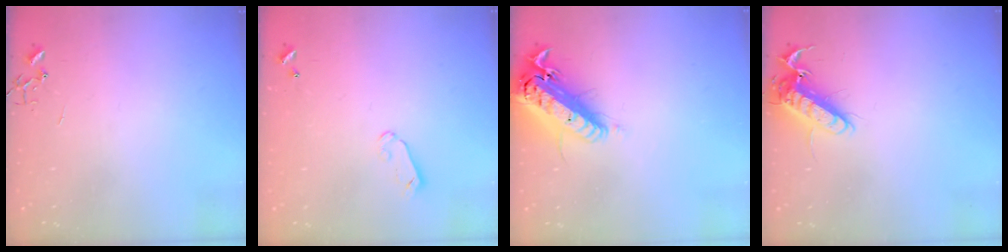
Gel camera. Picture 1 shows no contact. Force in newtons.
{"total": 4.1, "press": 4.0, "slide": 0.4}
{"total": 19.3, "press": 18.8, "slide": 4.3}
{"total": 12.3, "press": 12.1, "slide": 1.8}